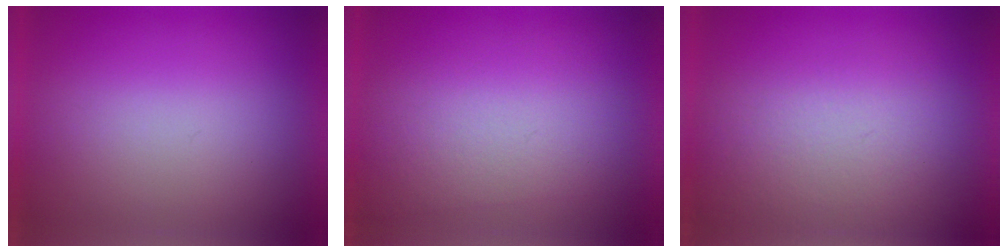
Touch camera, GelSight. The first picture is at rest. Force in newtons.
{"total": 3.8}
{"total": 5.5}